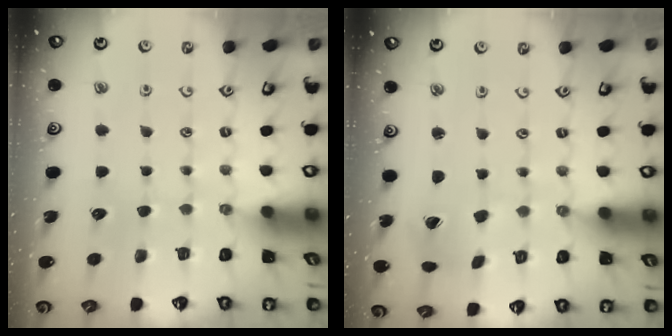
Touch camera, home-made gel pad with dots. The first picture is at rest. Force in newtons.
{"total": 1.8, "press": 1.7, "slide": 0.2}